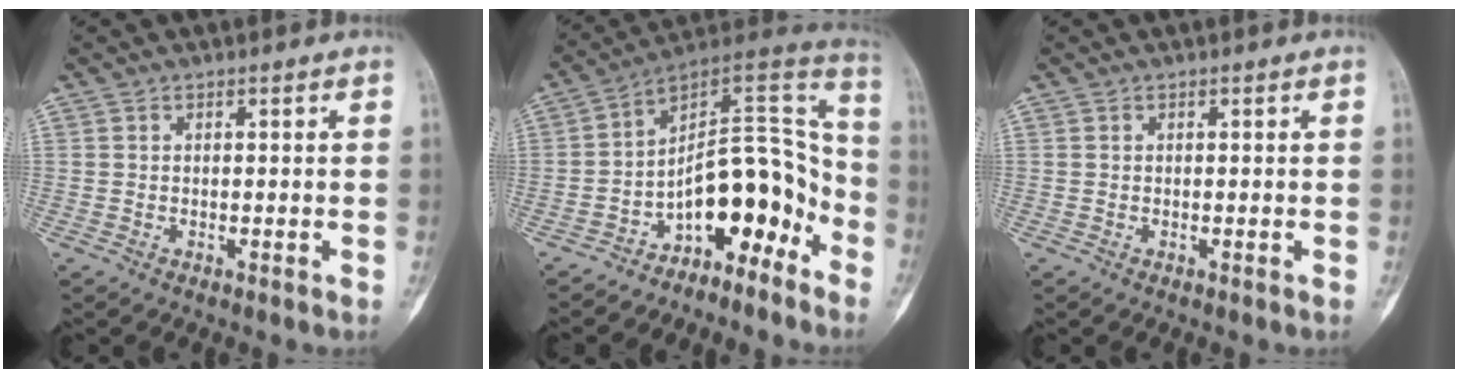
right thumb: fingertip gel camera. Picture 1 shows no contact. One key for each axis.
{"total": 14.8, "fx": -8.4, "fy": 7.4, "fz": 9.6, "tx": -0.096, "ty": 0.140, "tz": -0.134}
{"total": 0.0}